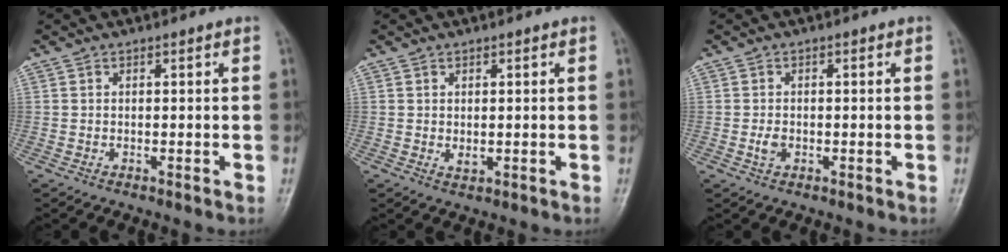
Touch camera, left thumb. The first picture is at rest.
{"total": 1.7, "force": [0.2, 1.0, 1.3], "torque": [-0.018, -0.005, 0.007]}
{"total": 1.9, "force": [-0.5, 1.3, 1.3], "torque": [-0.023, 0.001, -0.010]}